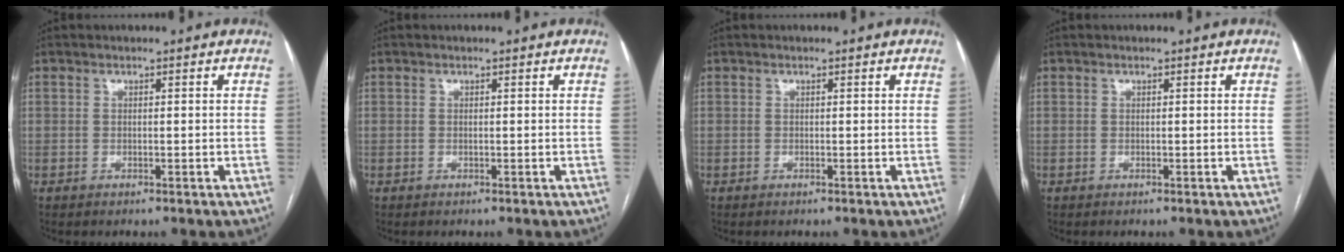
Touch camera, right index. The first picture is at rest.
{"total": 0.0}
{"total": 0.0}
{"total": 0.0}